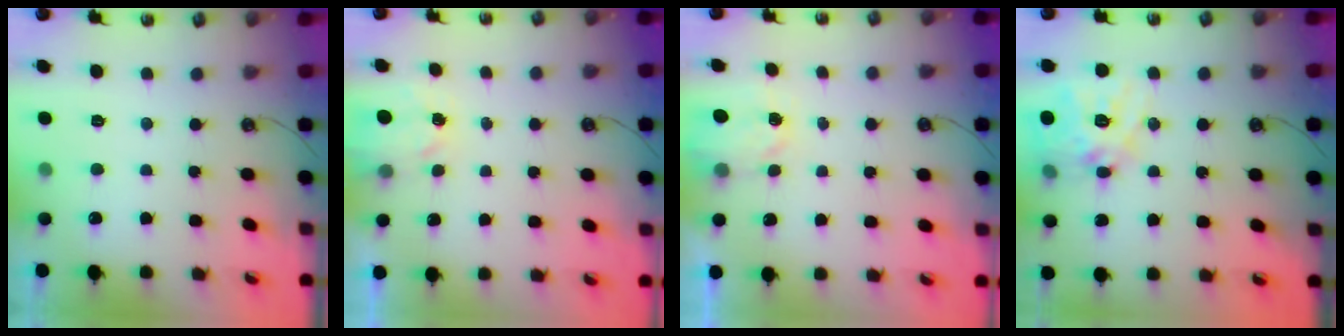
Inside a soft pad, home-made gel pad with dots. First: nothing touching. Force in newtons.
{"total": 2.6, "press": 2.6, "slide": 0.3}
{"total": 2.6, "press": 2.5, "slide": 0.4}
{"total": 15.6, "press": 15.5, "slide": 1.5}